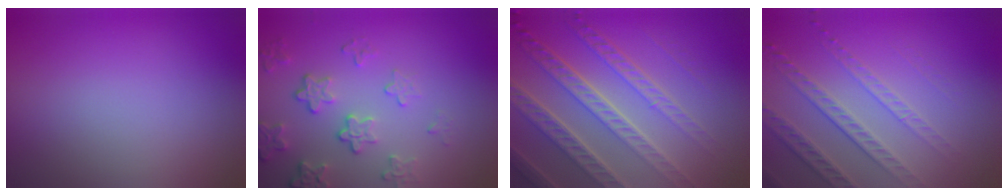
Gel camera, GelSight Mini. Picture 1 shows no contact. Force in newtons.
{"total": 4.1, "press": 3.2, "slide": 2.6}
{"total": 7.9, "press": 5.3, "slide": 5.9}
{"total": 3.6, "press": 3.2, "slide": 1.5}